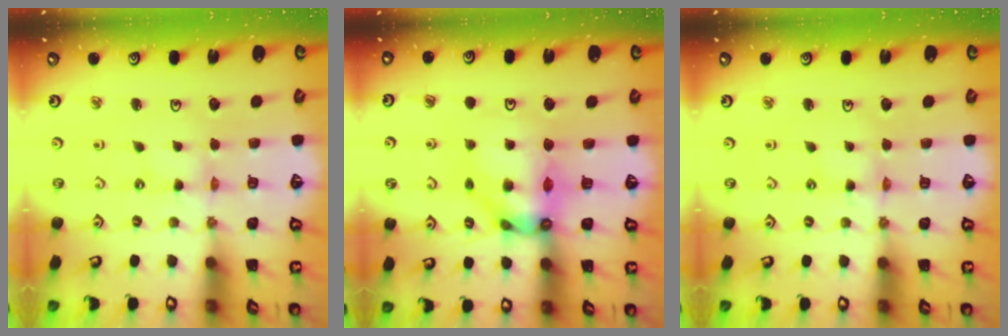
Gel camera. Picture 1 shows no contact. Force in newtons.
{"total": 11.8, "press": 11.7, "slide": 1.1}
{"total": 1.2, "press": 1.2, "slide": 0.3}